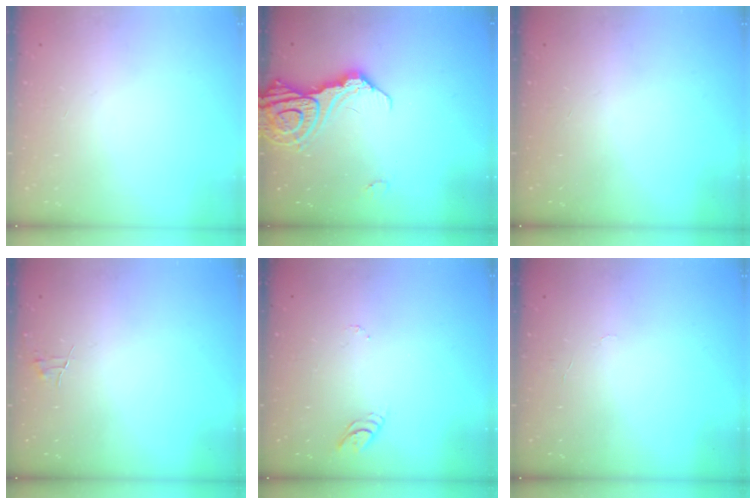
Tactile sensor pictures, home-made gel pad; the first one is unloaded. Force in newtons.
{"total": 14.6, "press": 14.5, "slide": 1.5}
{"total": 0.0}
{"total": 3.3, "press": 3.2, "slide": 0.3}
{"total": 3.3, "press": 3.3, "slide": 0.4}
{"total": 3.6, "press": 3.6, "slide": 0.3}